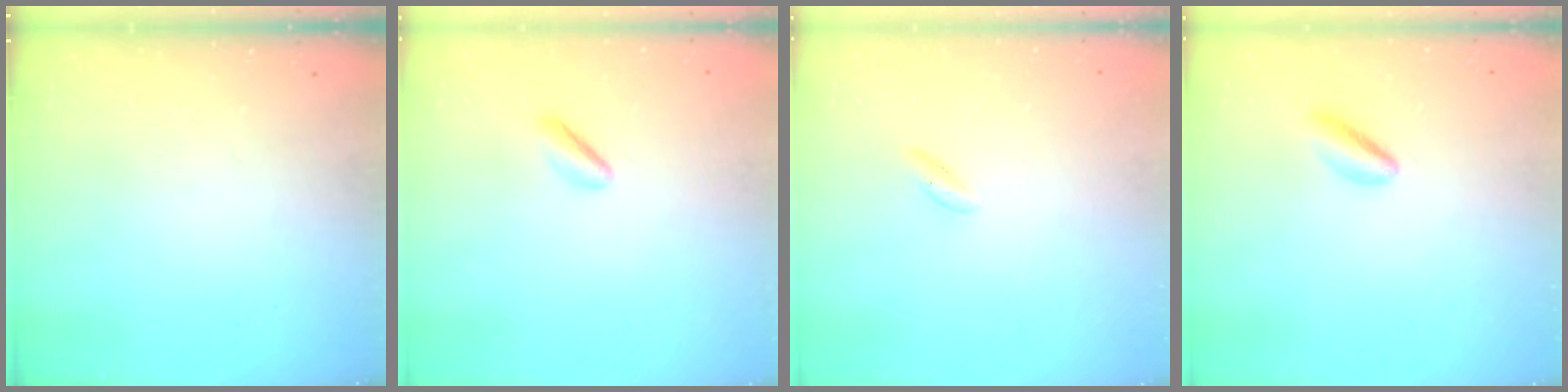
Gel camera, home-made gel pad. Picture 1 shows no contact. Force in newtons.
{"total": 1.8, "press": 1.5, "slide": 0.9}
{"total": 2.0, "press": 1.6, "slide": 1.2}
{"total": 3.7, "press": 3.6, "slide": 0.9}